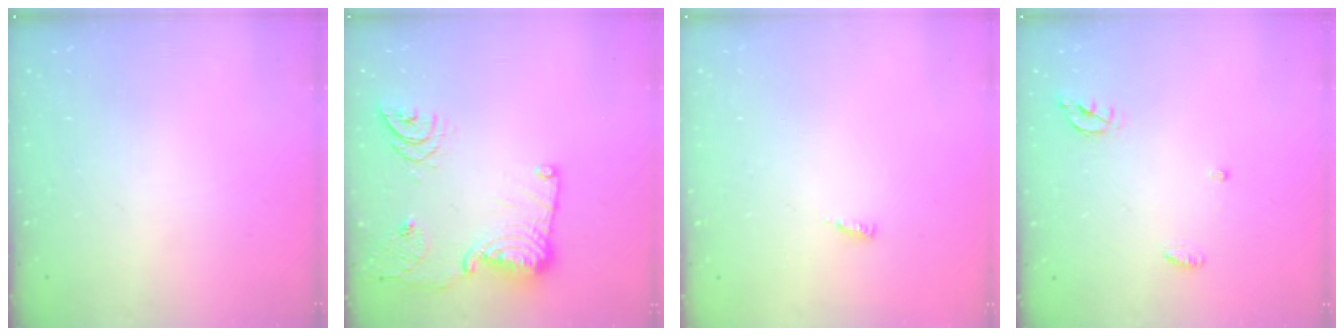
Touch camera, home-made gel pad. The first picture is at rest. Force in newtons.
{"total": 20.1, "press": 19.4, "slide": 5.4}
{"total": 2.9, "press": 2.9, "slide": 0.2}
{"total": 5.0, "press": 5.0, "slide": 0.5}